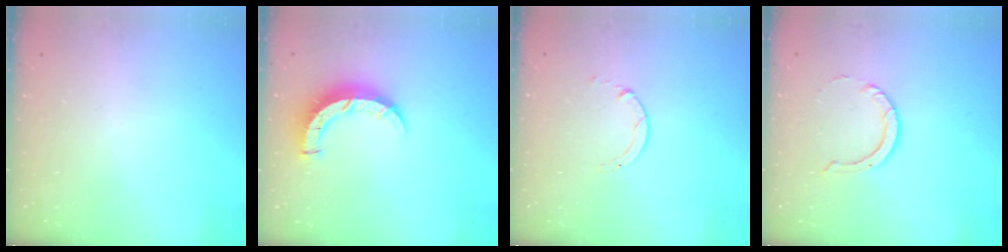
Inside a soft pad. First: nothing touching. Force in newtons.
{"total": 8.2, "press": 8.2, "slide": 0.6}
{"total": 0.7, "press": 0.7, "slide": 0.1}
{"total": 4.6, "press": 4.6, "slide": 0.3}